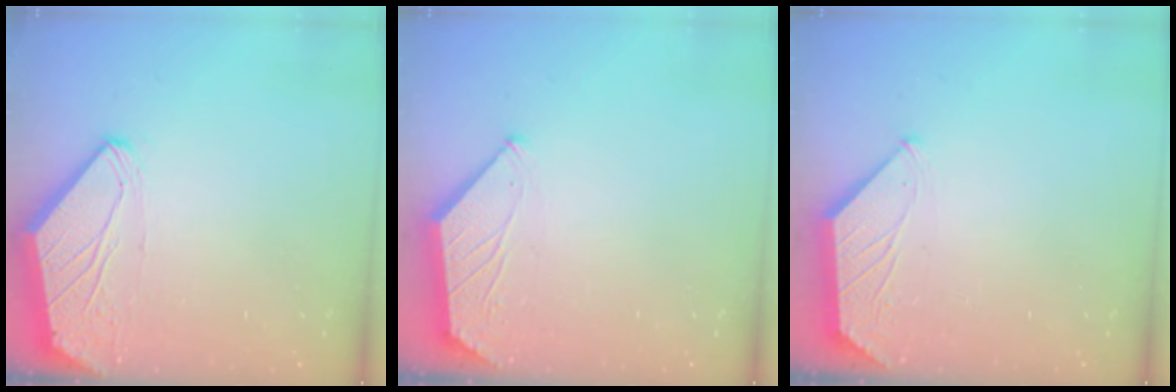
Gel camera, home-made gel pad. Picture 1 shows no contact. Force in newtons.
{"total": 1.6, "press": 1.6, "slide": 0.2}
{"total": 1.1, "press": 1.1, "slide": 0.3}